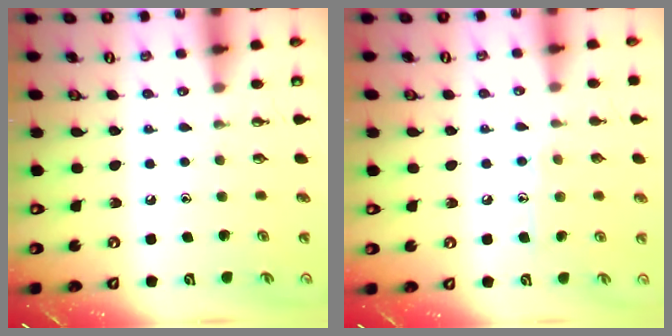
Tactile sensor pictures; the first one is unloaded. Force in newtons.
{"total": 8.3, "press": 8.2, "slide": 0.5}